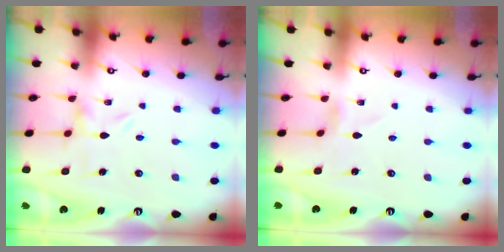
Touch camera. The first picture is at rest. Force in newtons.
{"total": 0.8, "press": 0.8, "slide": 0.1}